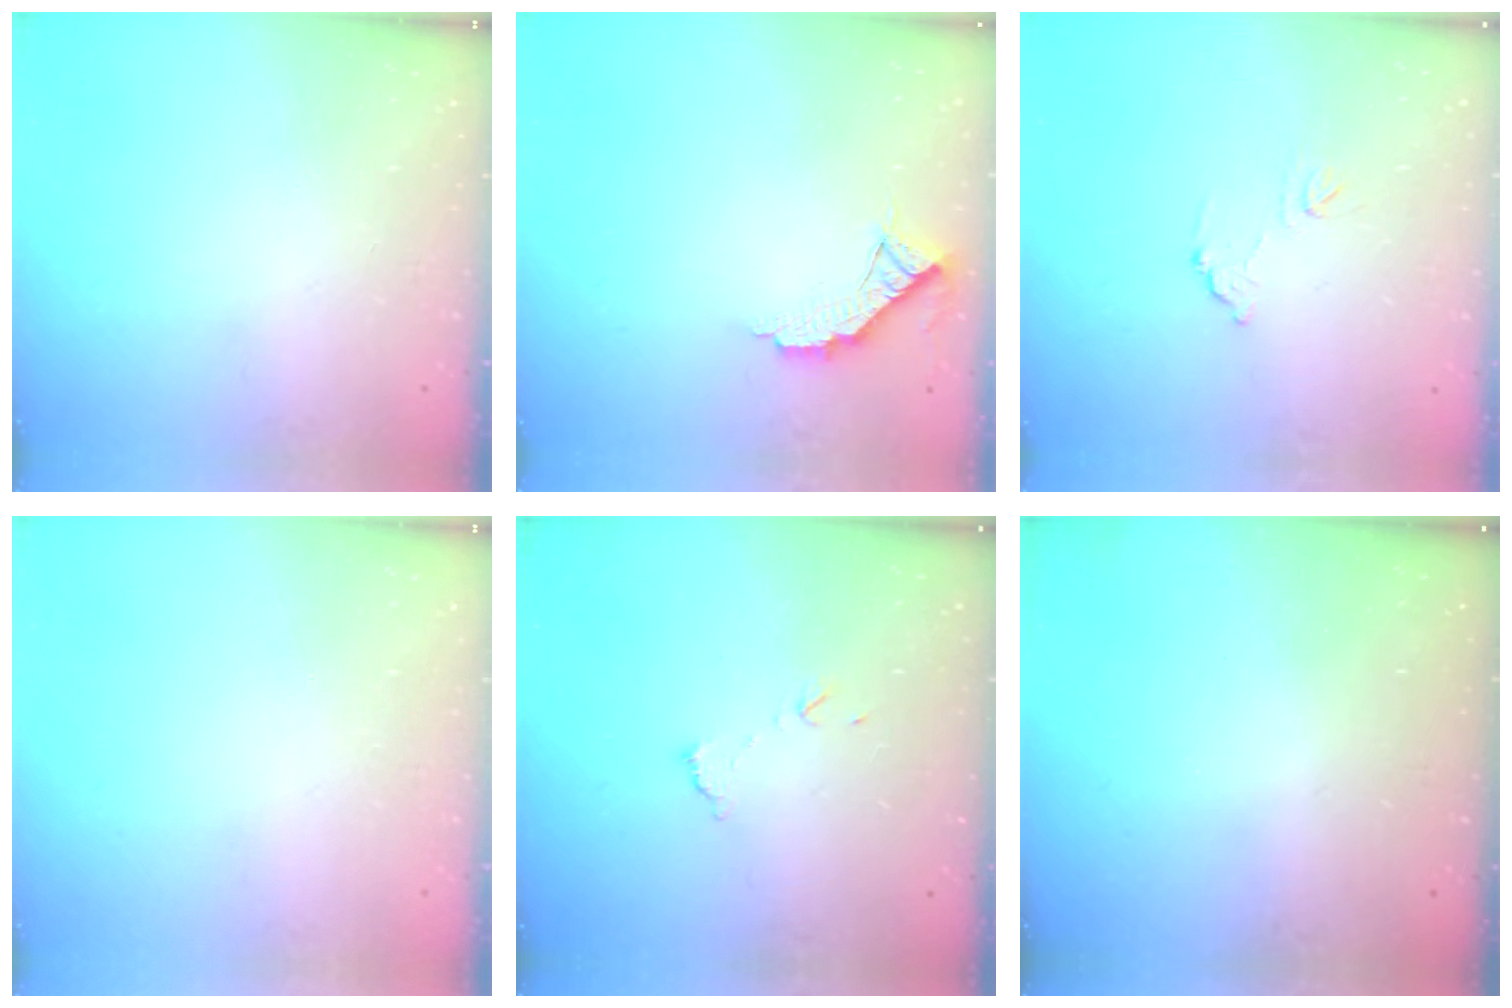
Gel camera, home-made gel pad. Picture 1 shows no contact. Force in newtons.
{"total": 7.3, "press": 7.3, "slide": 0.4}
{"total": 6.4, "press": 6.4, "slide": 0.3}
{"total": 0.0}
{"total": 6.2, "press": 6.2, "slide": 0.2}
{"total": 3.0, "press": 2.9, "slide": 0.8}